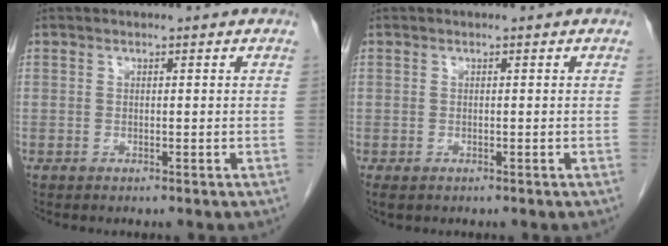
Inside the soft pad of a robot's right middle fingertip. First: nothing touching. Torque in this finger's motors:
{"motor_torque": [0.69, -0.12, -0.07, 0.01]}